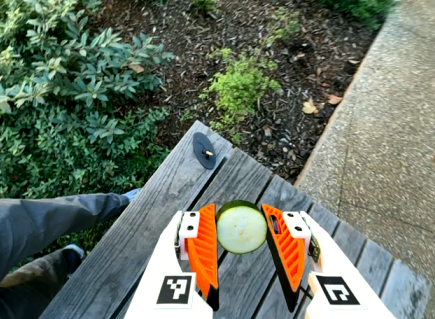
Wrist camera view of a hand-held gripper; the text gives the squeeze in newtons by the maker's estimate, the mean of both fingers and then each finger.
{"total": 8.6, "left": 8.5, "right": 8.7}